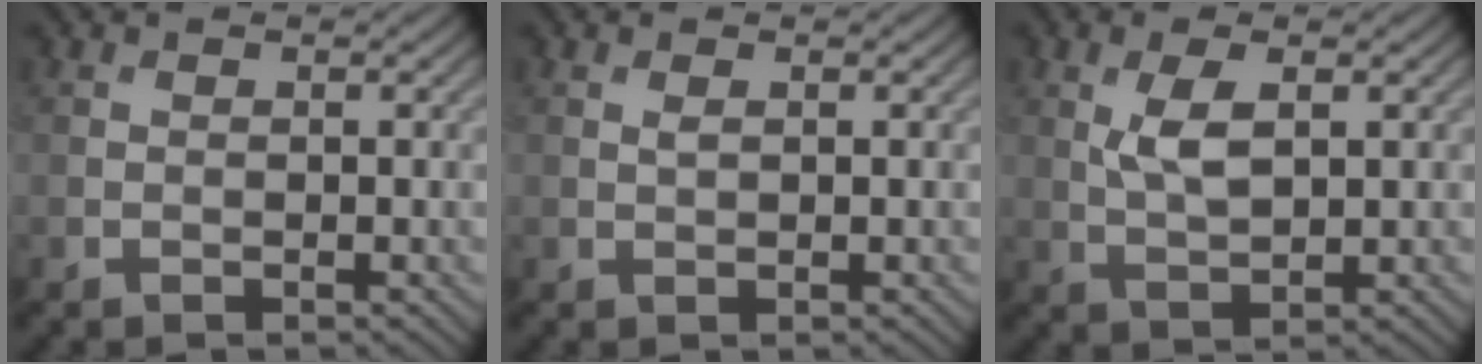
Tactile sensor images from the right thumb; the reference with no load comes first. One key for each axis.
{"total": 0.7, "fx": 0.3, "fy": 0.2, "fz": 0.6, "tx": -0.016, "ty": 0.001, "tz": 0.007}
{"total": 4.2, "fx": 1.1, "fy": 1.7, "fz": 3.6, "tx": -0.083, "ty": -0.001, "tz": 0.025}